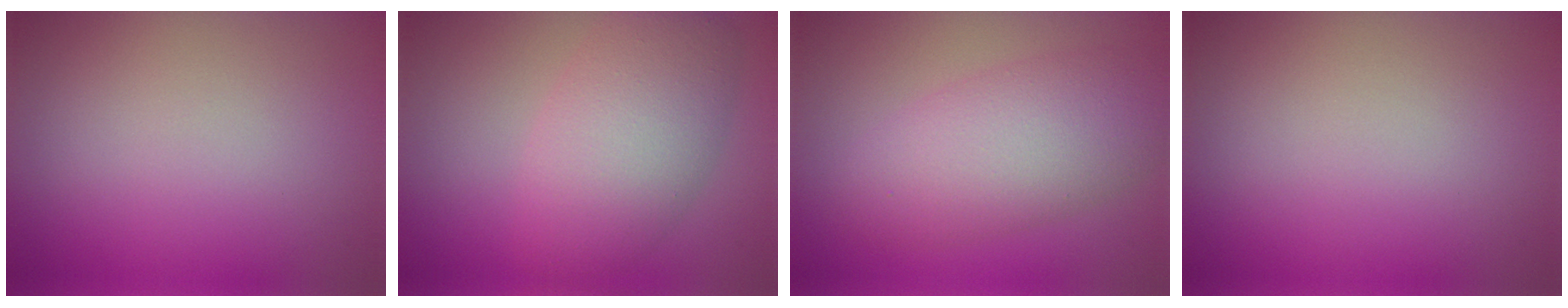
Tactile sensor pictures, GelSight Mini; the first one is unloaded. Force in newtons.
{"total": 6.6, "press": 6.6, "slide": 0.2}
{"total": 6.6, "press": 6.6, "slide": 0.2}
{"total": 0.0}